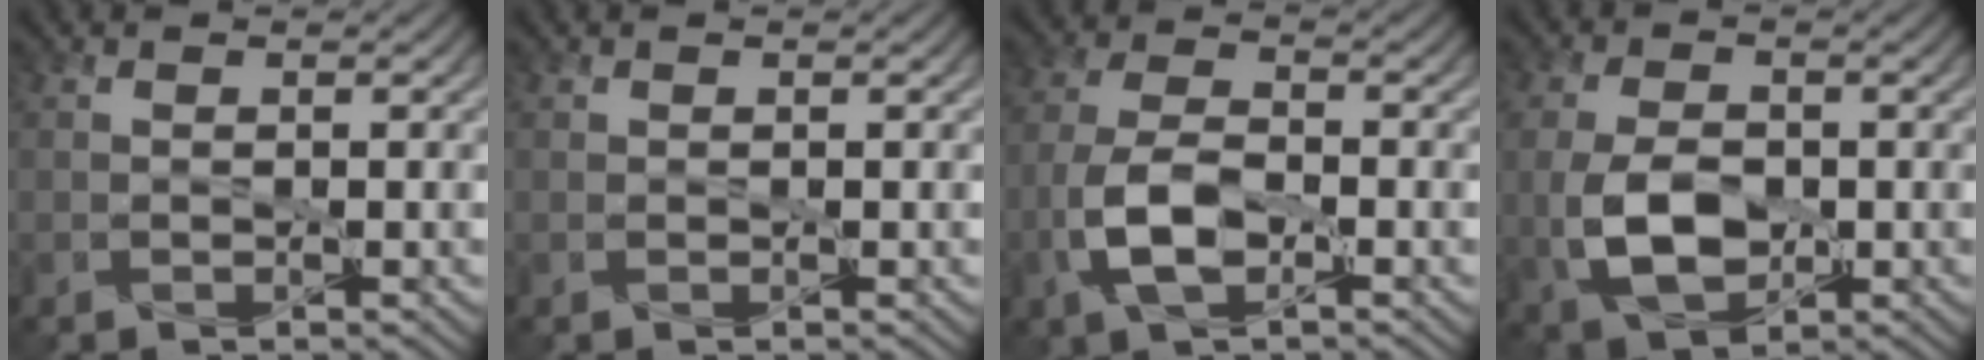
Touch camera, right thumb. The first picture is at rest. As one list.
[{"total": 0.0}, {"total": 6.9, "force": [-2.8, 3.3, 5.3], "torque": [-0.123, 0.003, -0.064]}, {"total": 7.2, "force": [-1.3, 4.6, 5.4], "torque": [-0.127, -0.006, -0.027]}]